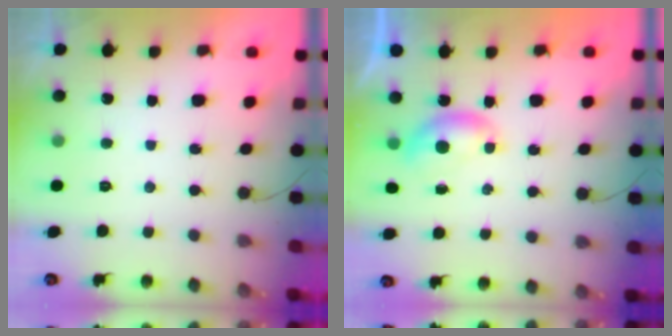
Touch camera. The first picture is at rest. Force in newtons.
{"total": 5.1, "press": 5.1, "slide": 0.6}